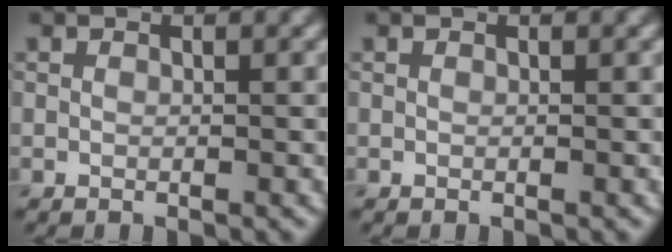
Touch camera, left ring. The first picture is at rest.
{"total": 0.0}